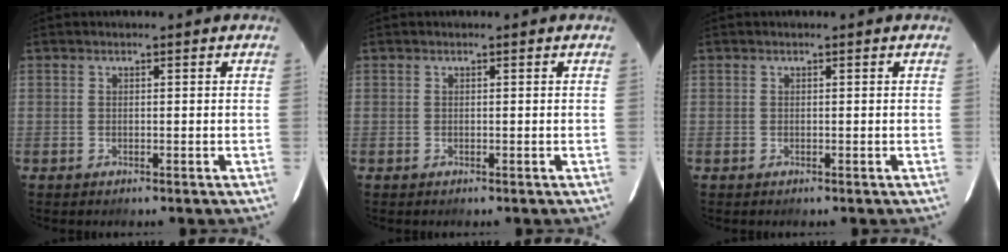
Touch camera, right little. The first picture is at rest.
{"total": 0.0}
{"total": 0.0}